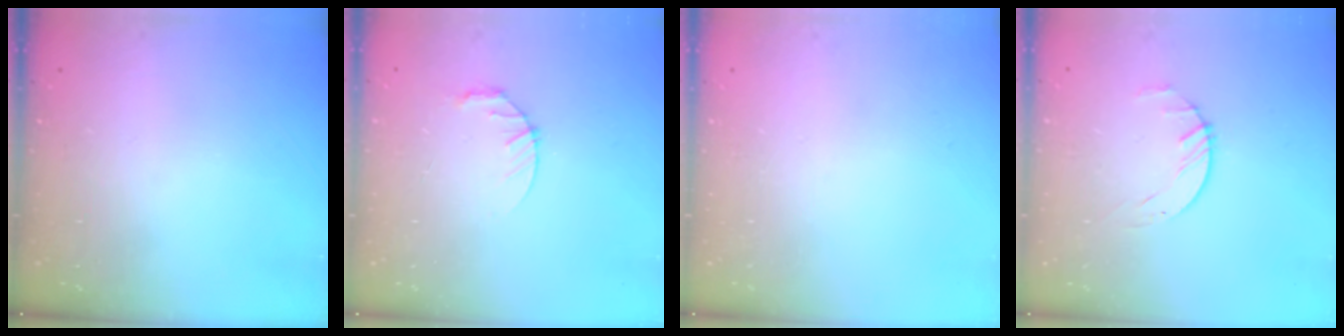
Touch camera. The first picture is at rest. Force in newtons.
{"total": 3.6, "press": 3.6, "slide": 0.5}
{"total": 0.0}
{"total": 1.6, "press": 1.6, "slide": 0.3}